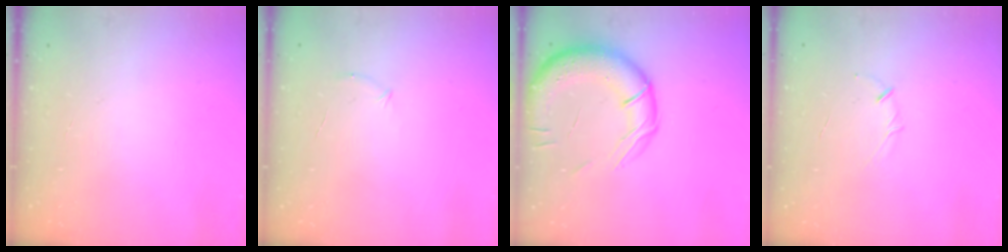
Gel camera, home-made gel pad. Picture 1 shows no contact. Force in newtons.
{"total": 4.7, "press": 4.5, "slide": 1.3}
{"total": 17.3, "press": 16.9, "slide": 3.5}
{"total": 3.1, "press": 3.0, "slide": 0.7}